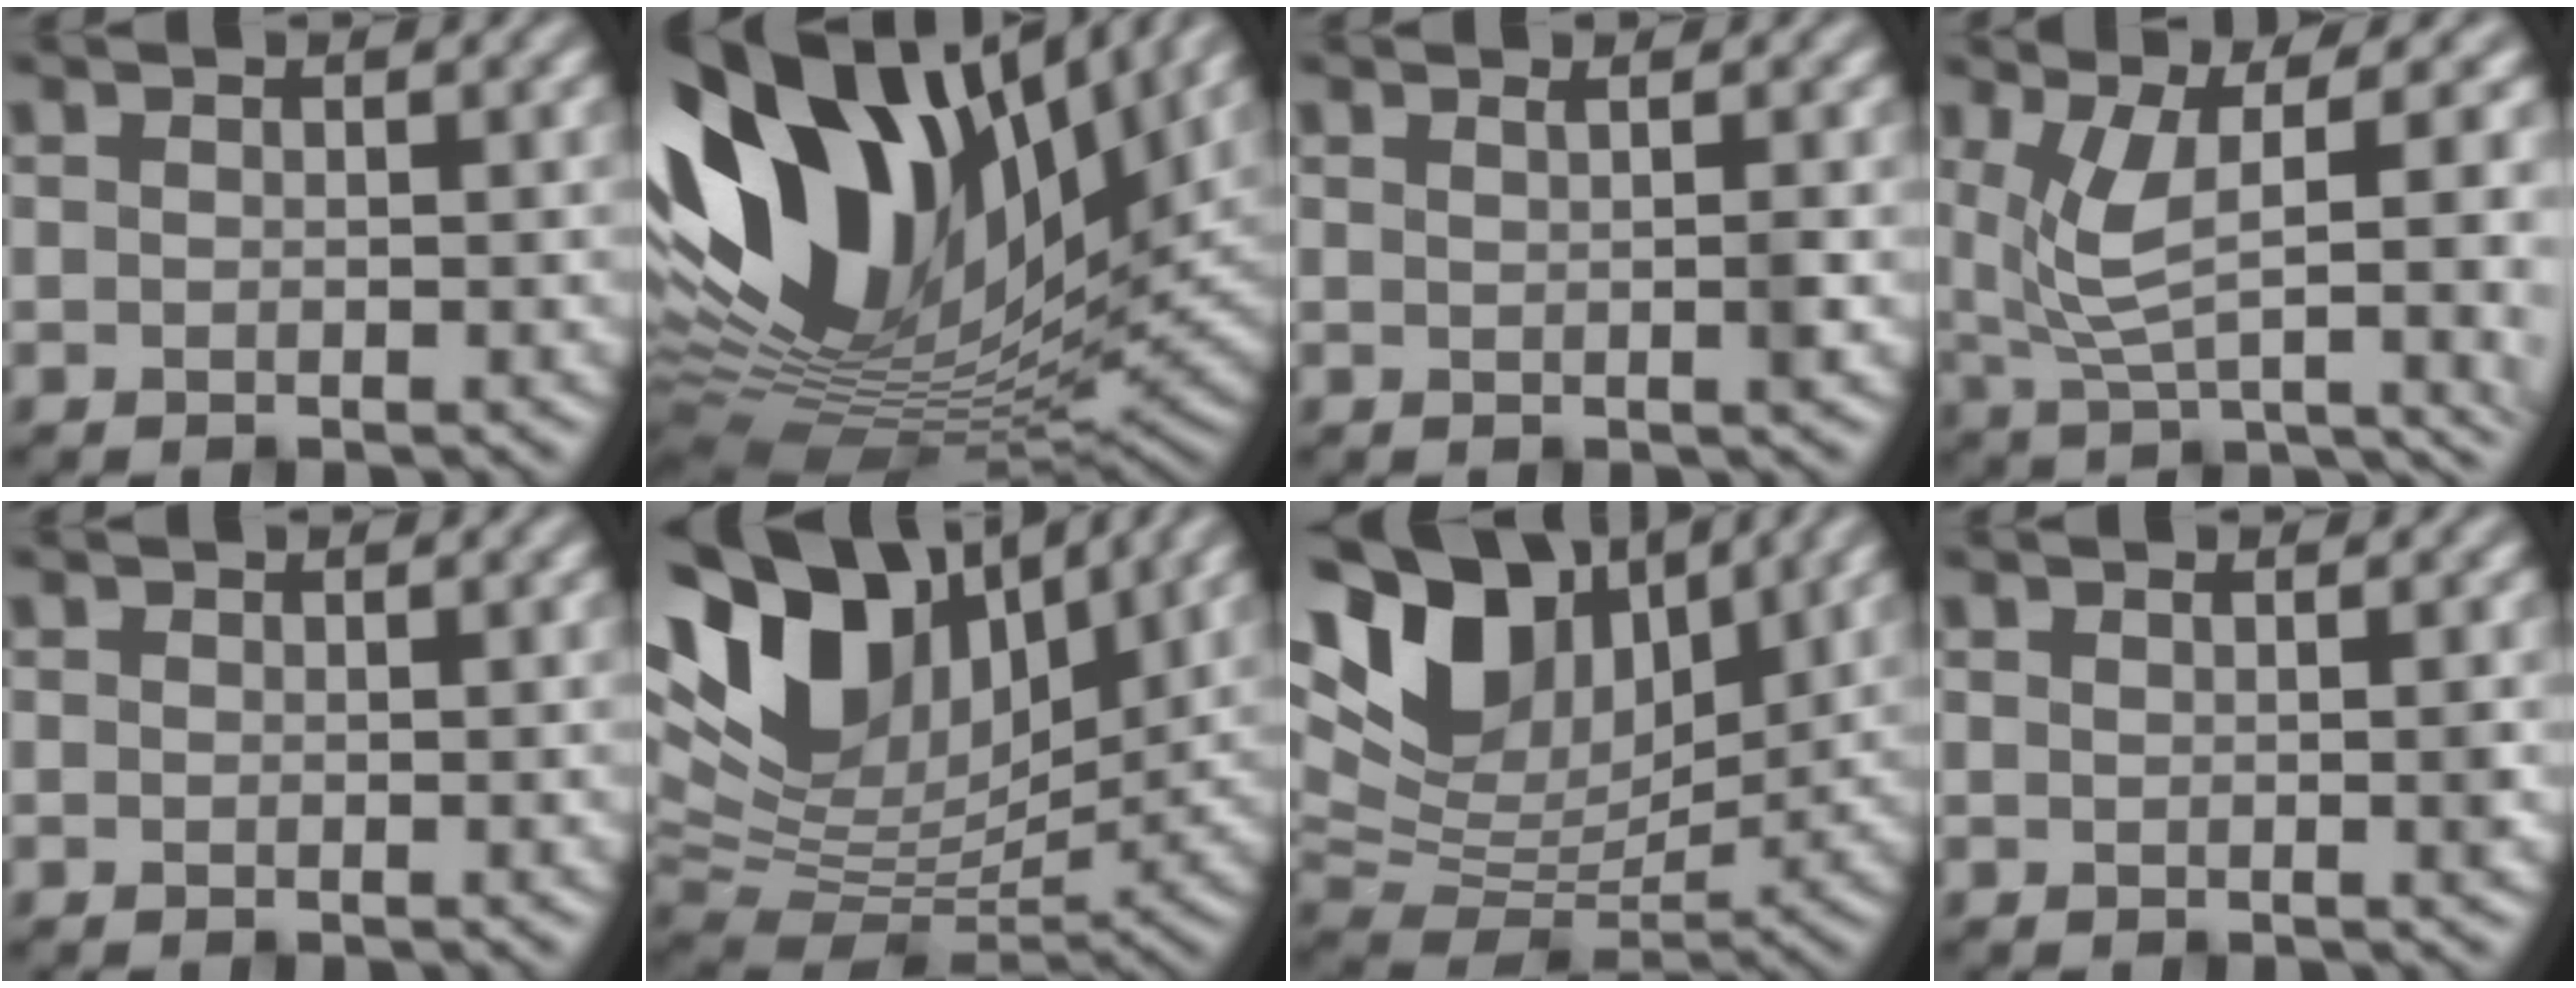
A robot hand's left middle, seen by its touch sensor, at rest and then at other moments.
{"total": 15.9, "force": [4.7, 9.7, 11.7], "torque": [-0.239, 0.024, 0.068]}
{"total": 1.8, "force": [1.0, 0.5, 1.4], "torque": [-0.010, -0.002, 0.001]}
{"total": 8.6, "force": [2.0, 3.4, 7.6], "torque": [-0.141, -0.001, 0.046]}
{"total": 0.0}
{"total": 13.5, "force": [5.7, 8.1, 9.1], "torque": [-0.191, 0.036, 0.099]}
{"total": 11.7, "force": [4.8, 7.1, 7.9], "torque": [-0.156, 0.022, 0.083]}
{"total": 1.1, "force": [0.5, 0.3, 1.0], "torque": [-0.011, -0.004, 0.003]}